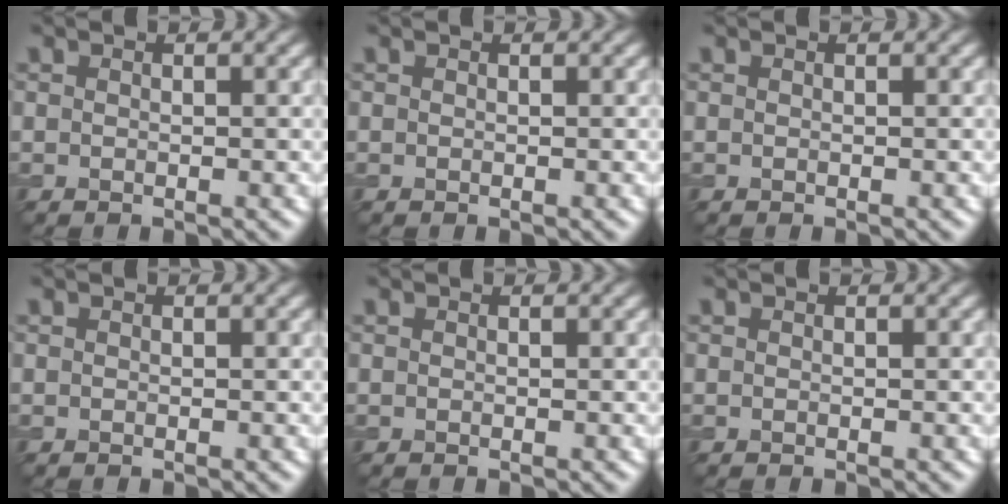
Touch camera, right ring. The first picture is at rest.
{"total": 0.0}
{"total": 0.0}
{"total": 0.0}
{"total": 0.0}
{"total": 0.0}